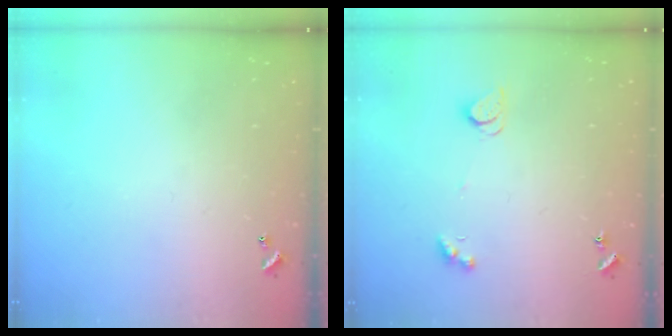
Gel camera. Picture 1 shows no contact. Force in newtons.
{"total": 2.1, "press": 2.1, "slide": 0.4}